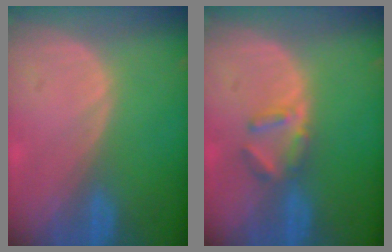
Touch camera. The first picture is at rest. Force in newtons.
{"total": 3.3, "press": 3.2, "slide": 0.4}